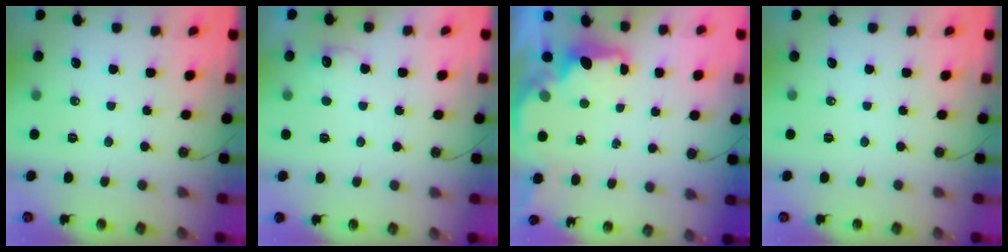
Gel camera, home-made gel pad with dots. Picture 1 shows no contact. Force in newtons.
{"total": 6.6, "press": 6.5, "slide": 1.3}
{"total": 1.8, "press": 1.7, "slide": 0.5}
{"total": 0.0}